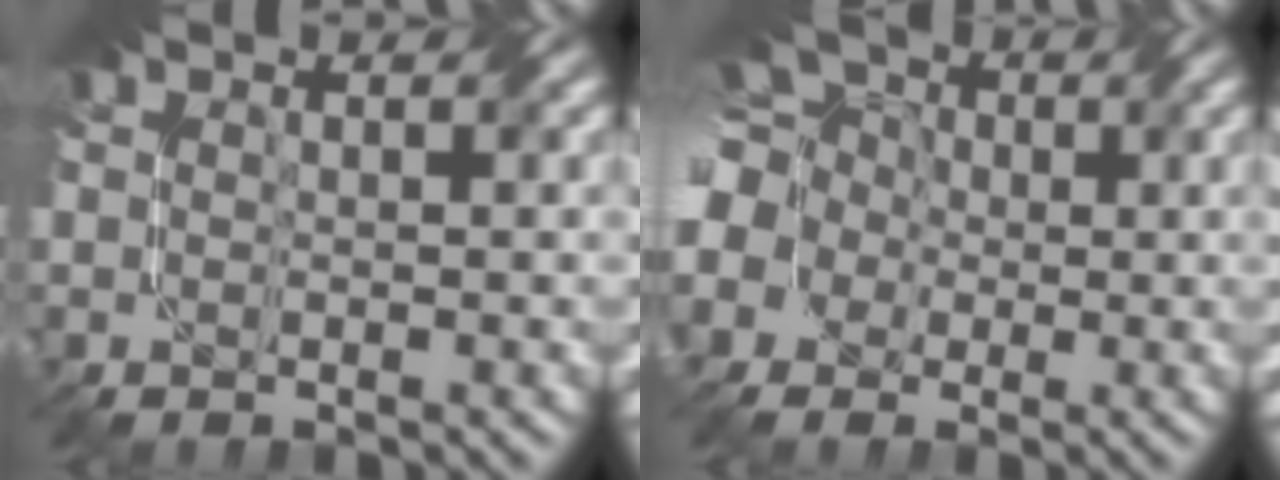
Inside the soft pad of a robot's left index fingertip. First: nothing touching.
{"total": 11.4, "force": [-0.5, 9.7, 5.9], "torque": [-0.154, 0.020, -0.053]}